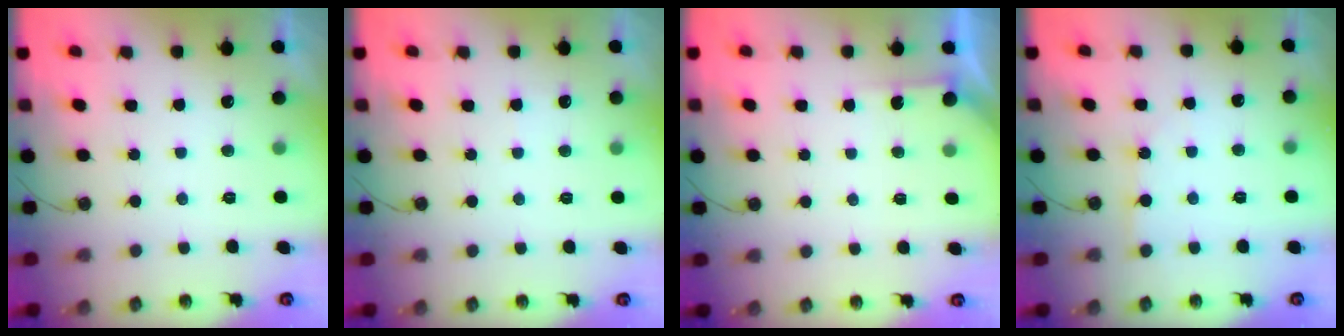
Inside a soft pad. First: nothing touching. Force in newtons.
{"total": 2.9, "press": 2.9, "slide": 0.3}
{"total": 3.1, "press": 3.1, "slide": 0.2}
{"total": 4.2, "press": 4.2, "slide": 0.5}